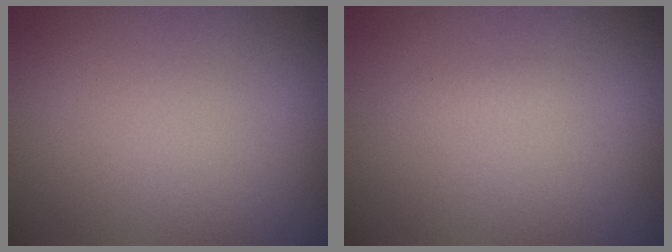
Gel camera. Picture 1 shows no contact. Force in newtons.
{"total": 0.6, "press": 0.6, "slide": 0.0}